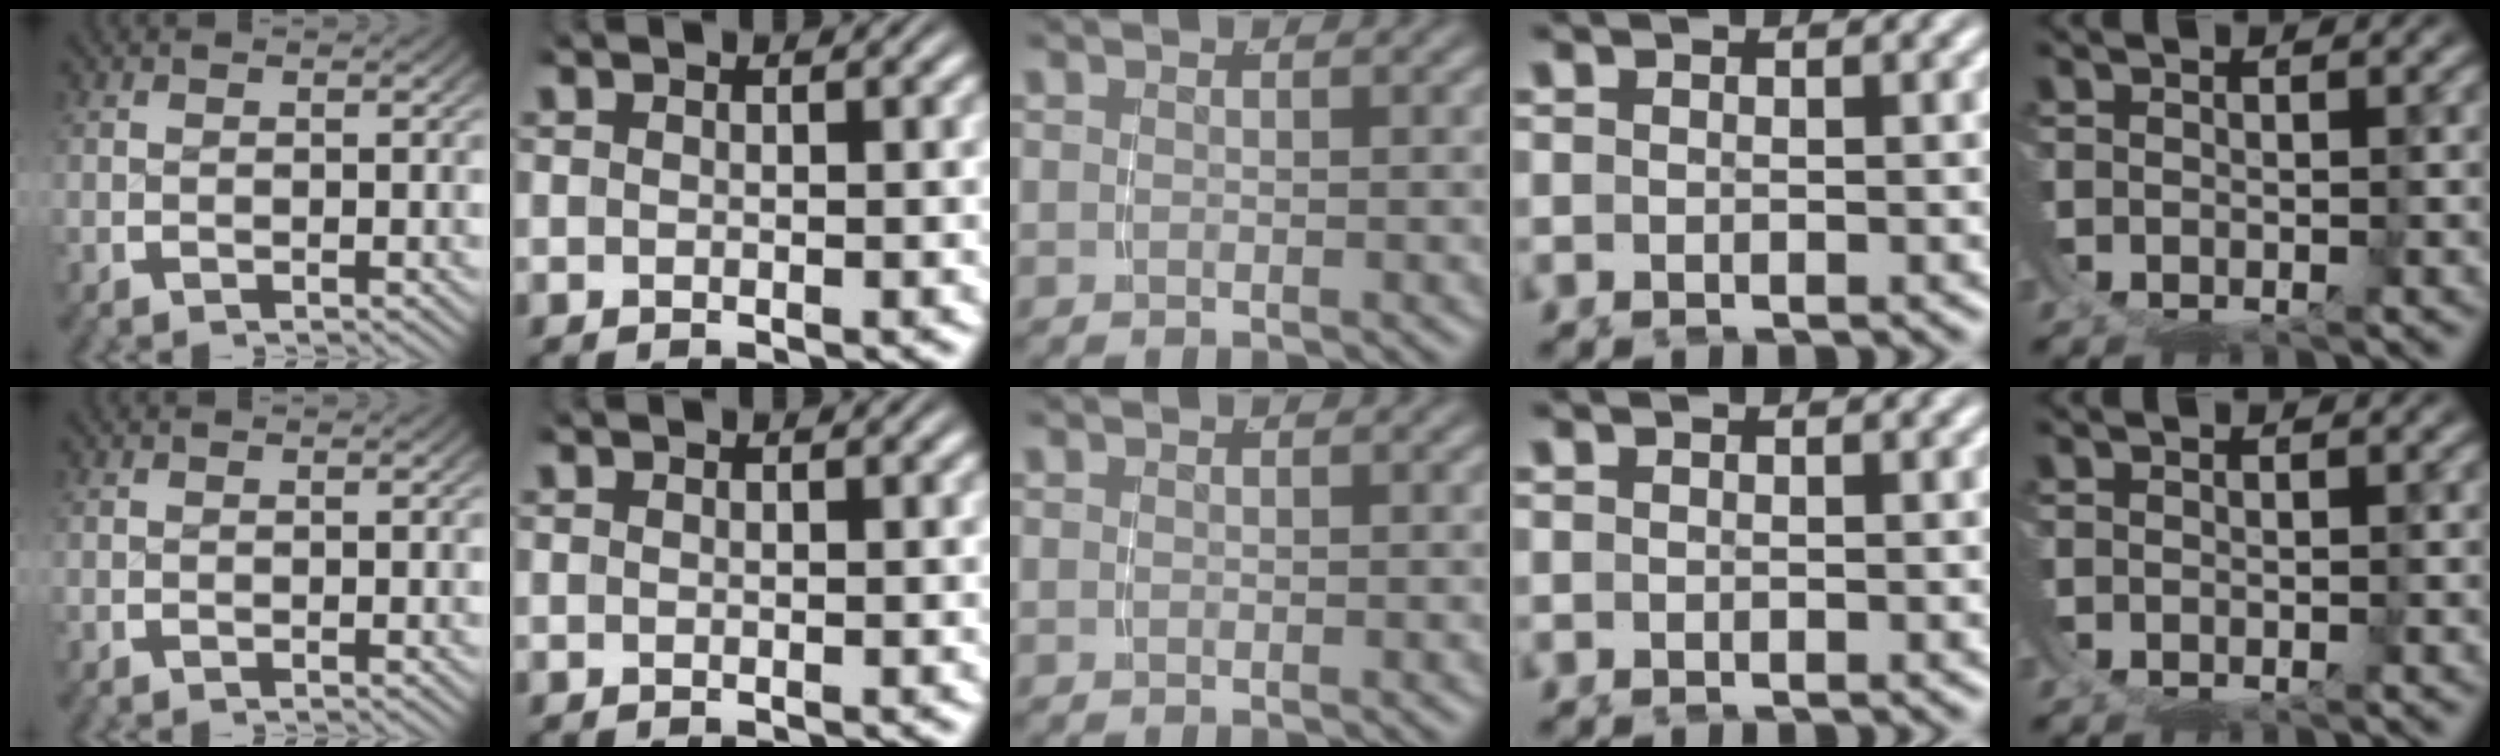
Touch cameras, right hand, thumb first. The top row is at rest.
{}